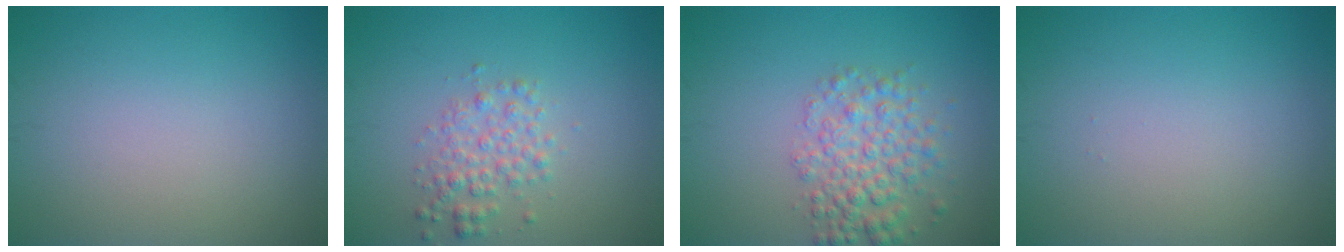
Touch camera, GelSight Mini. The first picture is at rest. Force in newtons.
{"total": 2.5, "press": 2.5, "slide": 0.0}
{"total": 4.2, "press": 4.2, "slide": 0.1}
{"total": 0.0}